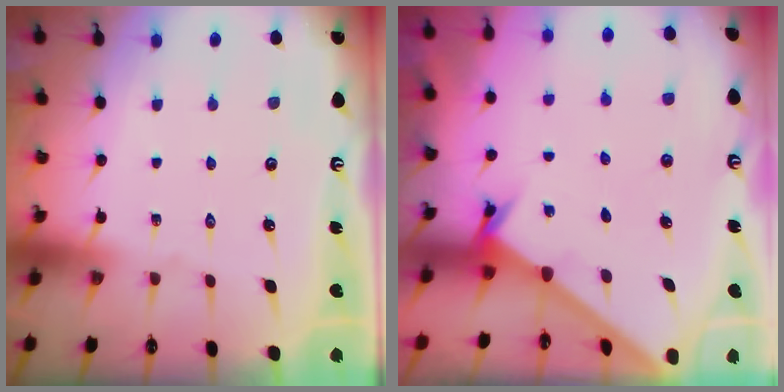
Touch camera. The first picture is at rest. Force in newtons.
{"total": 1.9, "press": 1.9, "slide": 0.1}